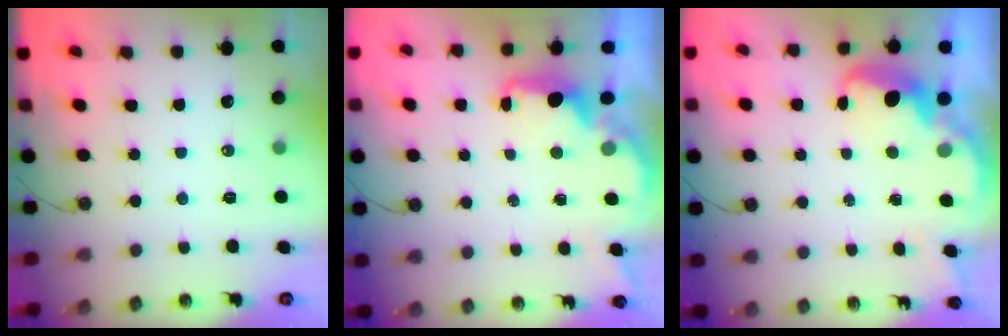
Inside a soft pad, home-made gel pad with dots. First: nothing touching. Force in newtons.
{"total": 2.1, "press": 2.0, "slide": 0.8}
{"total": 3.3, "press": 3.3, "slide": 0.5}